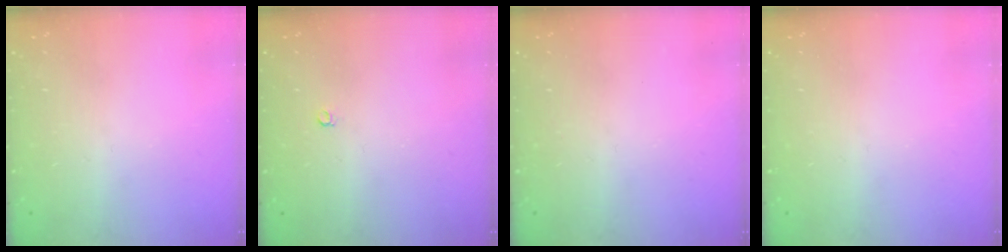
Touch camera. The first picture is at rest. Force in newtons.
{"total": 3.6, "press": 3.6, "slide": 0.6}
{"total": 0.0}
{"total": 0.0}